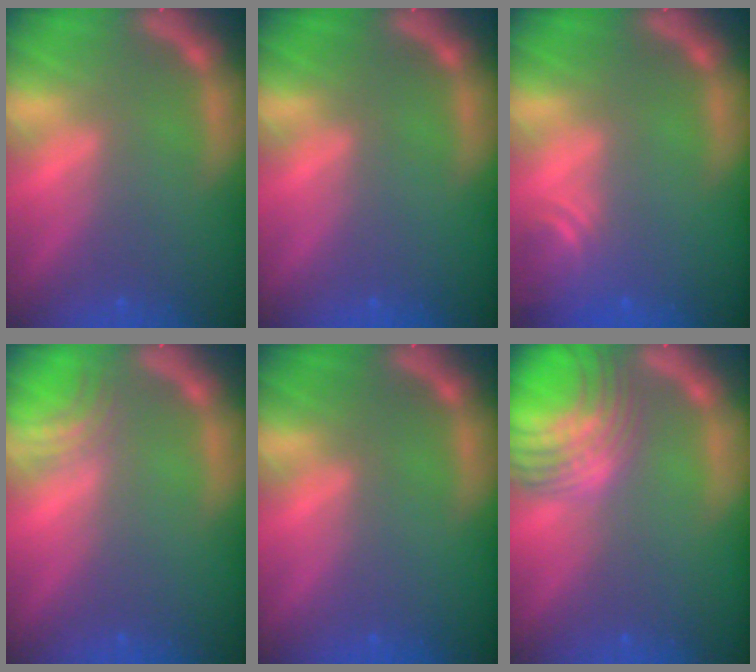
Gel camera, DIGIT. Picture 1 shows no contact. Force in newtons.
{"total": 0.0}
{"total": 3.0}
{"total": 2.5}
{"total": 0.0}
{"total": 10.1}